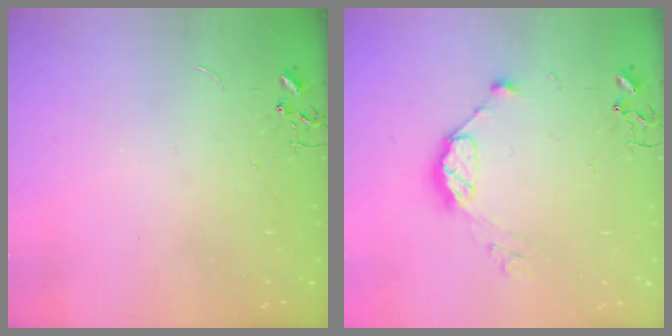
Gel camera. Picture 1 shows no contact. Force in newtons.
{"total": 8.3, "press": 8.3, "slide": 0.5}